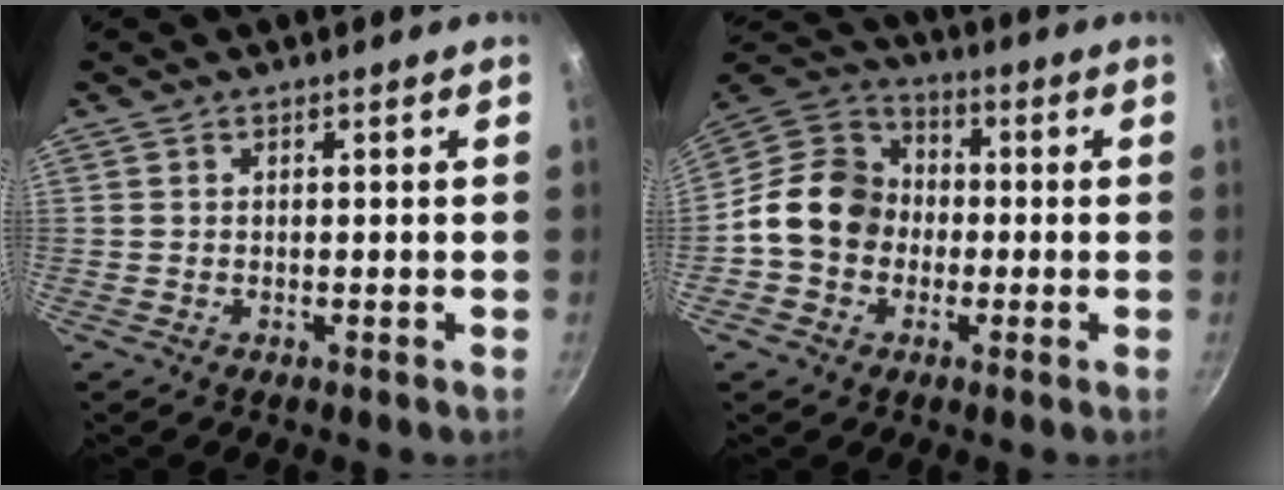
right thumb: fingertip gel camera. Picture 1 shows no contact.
{"total": 13.6, "force": [-1.6, 11.4, 7.1], "torque": [-0.086, 0.037, -0.048]}